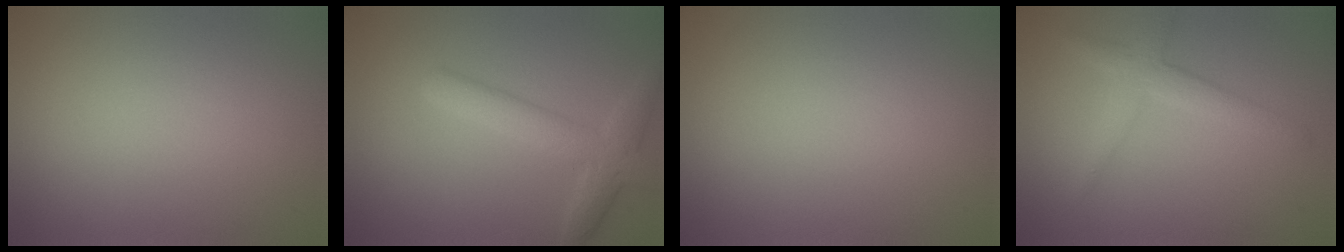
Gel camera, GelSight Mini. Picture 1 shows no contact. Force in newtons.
{"total": 3.9, "press": 3.8, "slide": 0.1}
{"total": 0.0}
{"total": 2.6, "press": 2.6, "slide": 0.1}